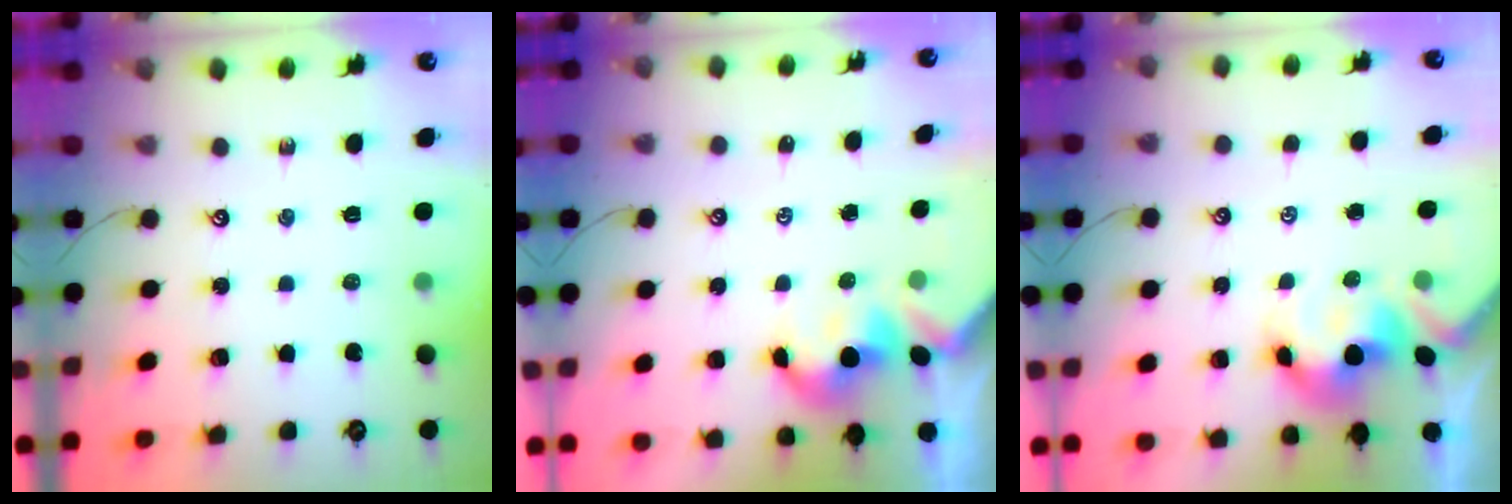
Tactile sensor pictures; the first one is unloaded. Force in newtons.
{"total": 2.0, "press": 2.0, "slide": 0.1}
{"total": 6.7, "press": 6.6, "slide": 1.1}